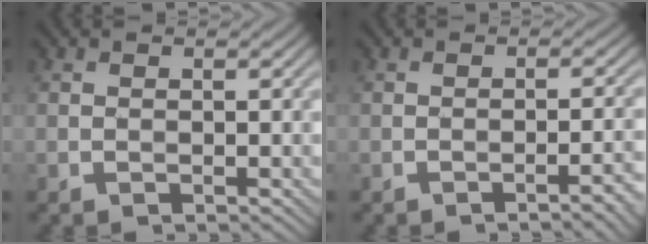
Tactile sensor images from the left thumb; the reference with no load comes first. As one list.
[{"total": 3.5, "force": [-1.8, 0.6, 2.9], "torque": [-0.033, 0.015, -0.031]}]